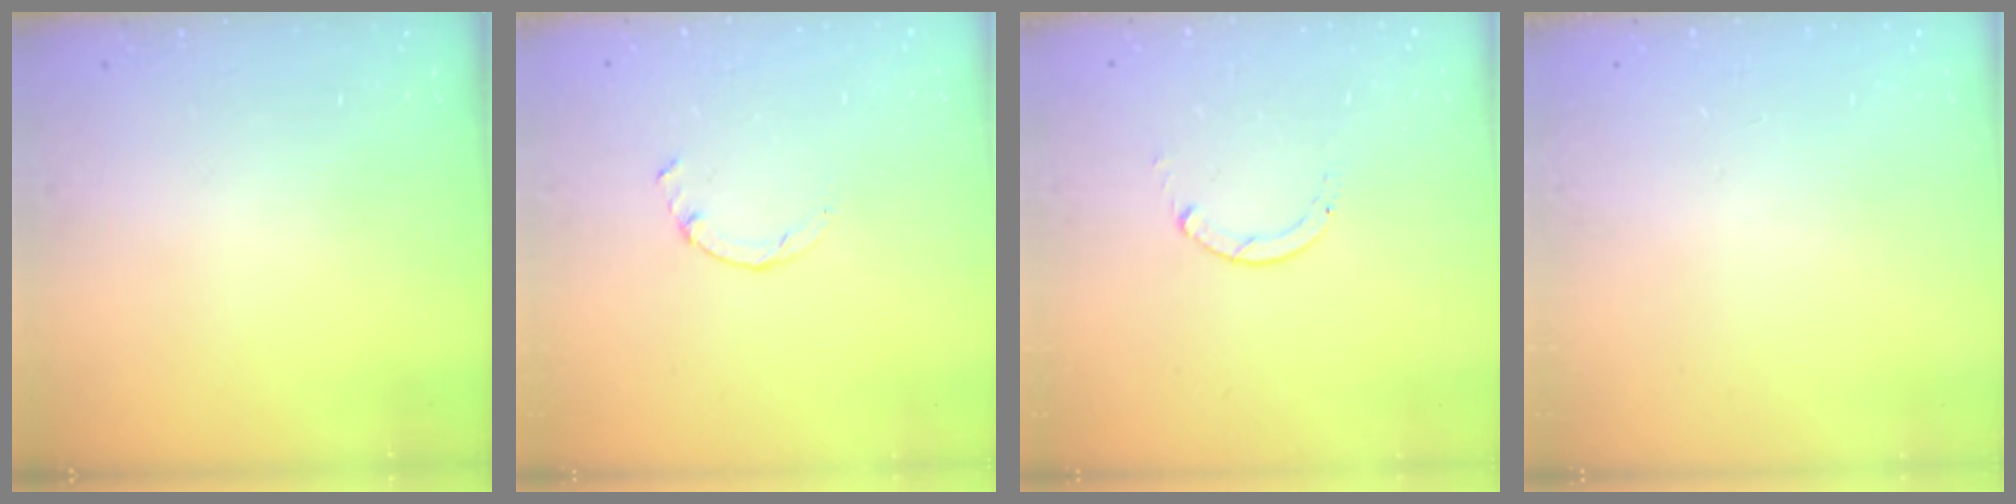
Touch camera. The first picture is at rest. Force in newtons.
{"total": 0.9, "press": 0.9, "slide": 0.3}
{"total": 0.8, "press": 0.7, "slide": 0.1}
{"total": 2.6, "press": 2.6, "slide": 0.2}